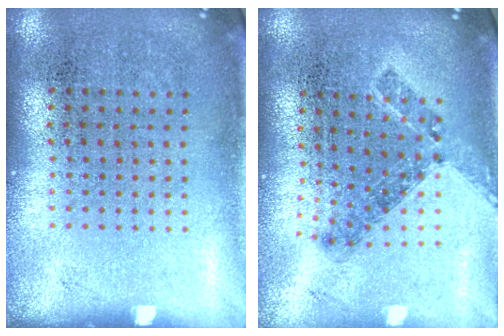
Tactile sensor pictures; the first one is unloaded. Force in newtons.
{"total": 0.8, "press": 0.8, "slide": 0.3}